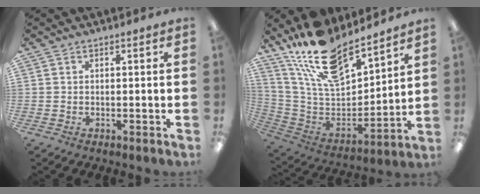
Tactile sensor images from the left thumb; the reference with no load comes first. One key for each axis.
{"total": 19.9, "fx": 15.7, "fy": 7.8, "fz": 9.3, "tx": -0.185, "ty": -0.099, "tz": 0.282}